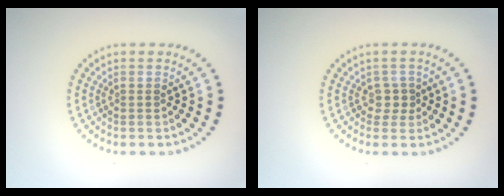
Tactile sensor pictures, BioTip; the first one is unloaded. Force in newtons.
{"total": 1.4, "press": 1.0, "slide": 1.0}